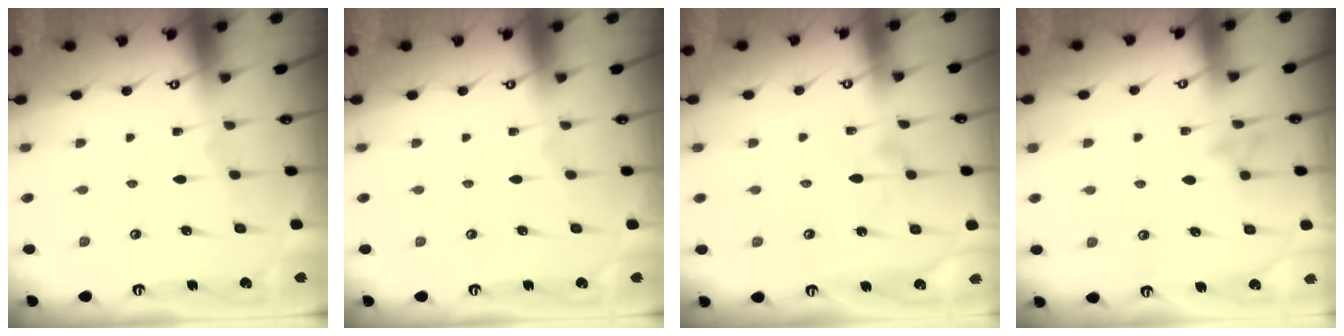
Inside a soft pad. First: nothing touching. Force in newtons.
{"total": 0.0}
{"total": 3.7, "press": 3.7, "slide": 0.2}
{"total": 8.8, "press": 8.6, "slide": 1.8}